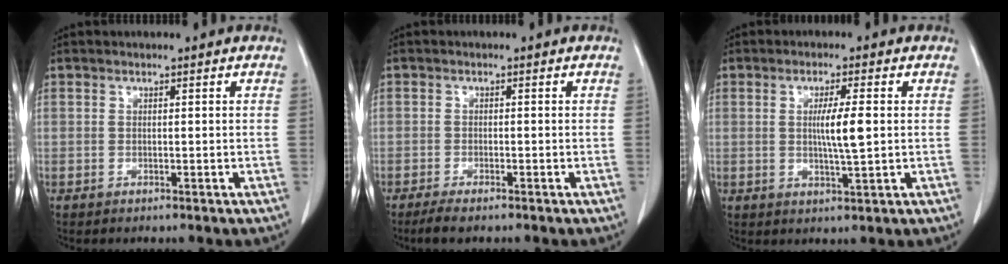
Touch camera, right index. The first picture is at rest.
{"total": 2.8, "force": [-2.2, 0.4, 1.7], "torque": [-0.035, -0.008, -0.038]}
{"total": 5.2, "force": [0.4, 0.1, 5.2], "torque": [-0.093, -0.006, 0.006]}